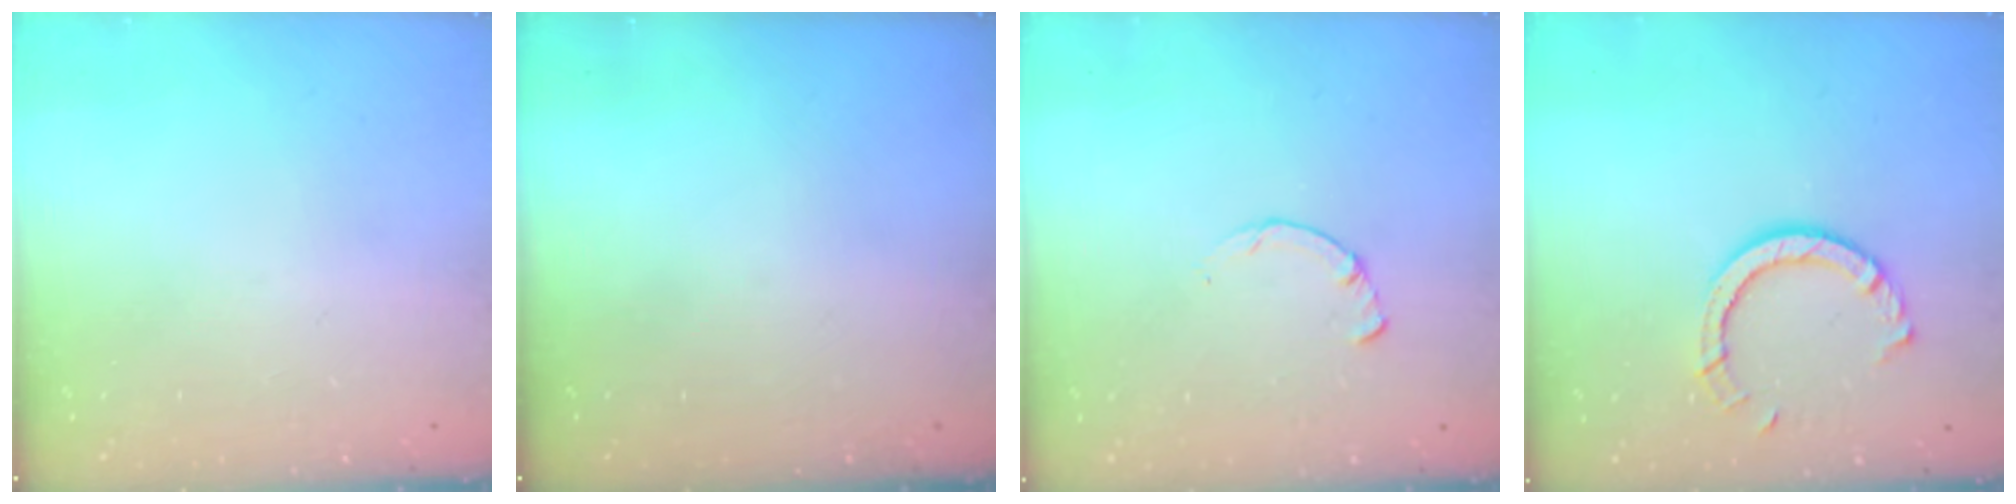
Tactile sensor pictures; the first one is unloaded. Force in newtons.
{"total": 0.0}
{"total": 2.2, "press": 2.2, "slide": 0.3}
{"total": 7.8, "press": 7.7, "slide": 0.7}